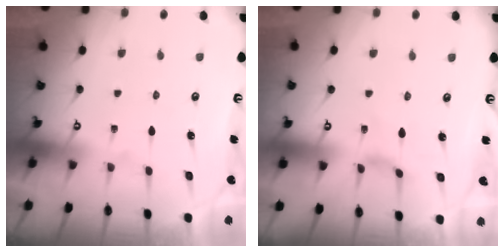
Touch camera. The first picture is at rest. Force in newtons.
{"total": 1.5, "press": 1.4, "slide": 0.4}